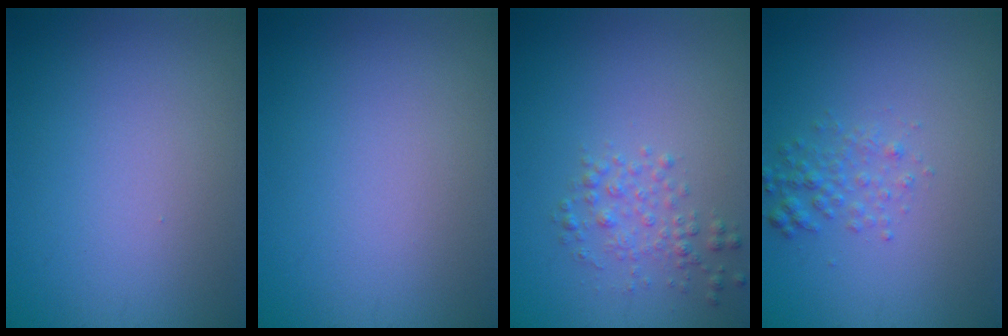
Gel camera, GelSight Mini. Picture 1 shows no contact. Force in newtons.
{"total": 0.0}
{"total": 1.9, "press": 1.9, "slide": 0.0}
{"total": 1.8, "press": 1.8, "slide": 0.1}